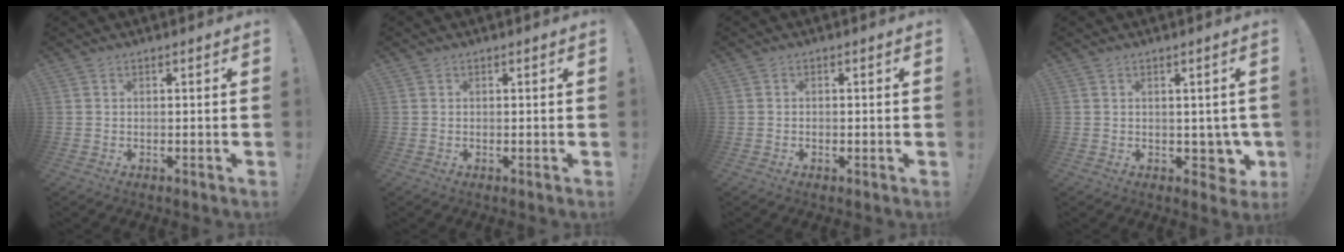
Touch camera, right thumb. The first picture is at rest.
{"total": 0.0}
{"total": 0.8, "force": [-0.4, 0.6, 0.2], "torque": [-0.003, 0.001, -0.007]}
{"total": 5.8, "force": [0.3, 4.8, 3.3], "torque": [-0.023, -0.010, 0.016]}